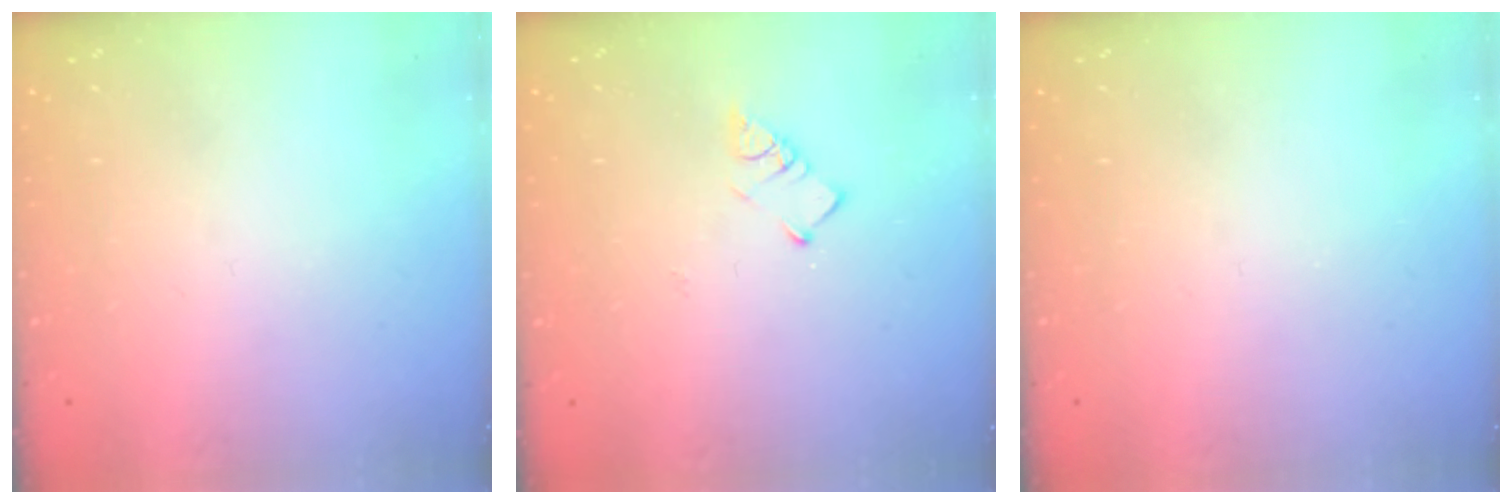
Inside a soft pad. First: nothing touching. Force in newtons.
{"total": 2.9, "press": 2.9, "slide": 0.0}
{"total": 0.0}